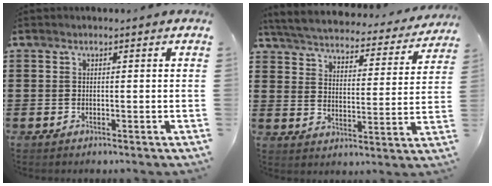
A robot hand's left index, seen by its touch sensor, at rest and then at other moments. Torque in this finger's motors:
{"motor_torque": [2.14, 0.00, 0.48, -0.01]}